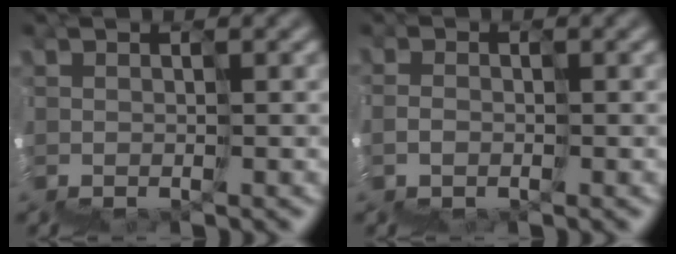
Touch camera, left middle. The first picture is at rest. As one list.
[{"total": 1.7, "force": [-1.5, 0.5, -0.5], "torque": [0.017, -0.006, -0.029]}]